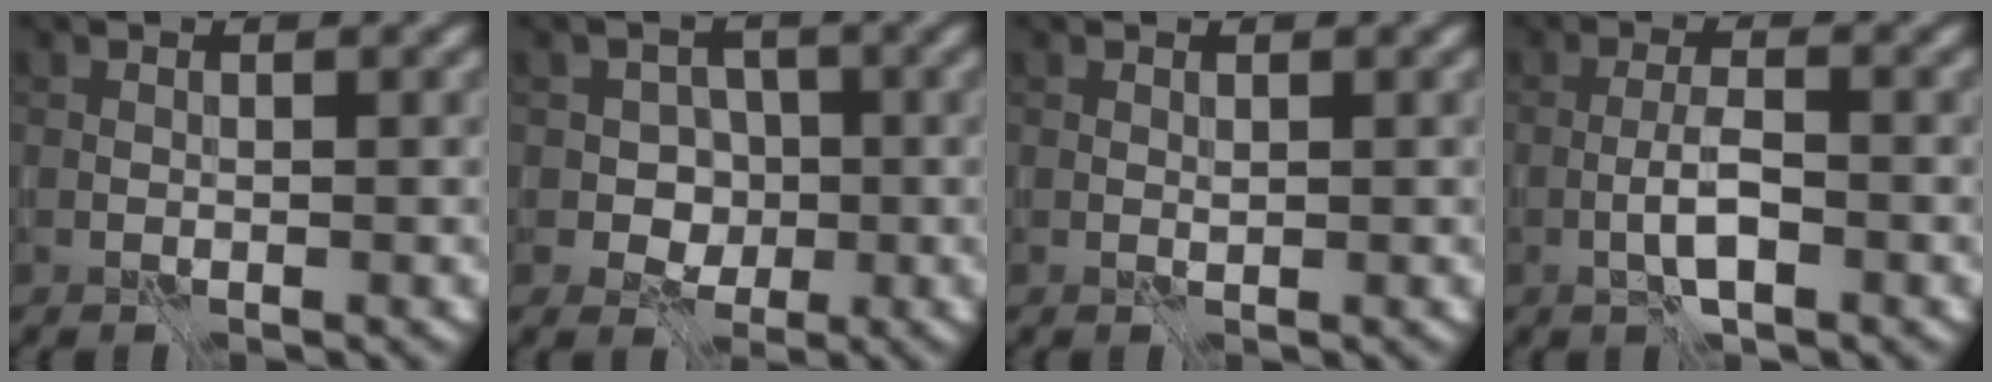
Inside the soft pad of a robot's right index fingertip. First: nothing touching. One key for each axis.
{"total": 4.3, "fx": -0.3, "fy": 3.9, "fz": 1.8, "tx": 0.000, "ty": 0.012, "tz": -0.031}
{"total": 0.0}
{"total": 2.6, "fx": -1.3, "fy": 0.4, "fz": 2.2, "tx": -0.045, "ty": 0.002, "tz": -0.026}